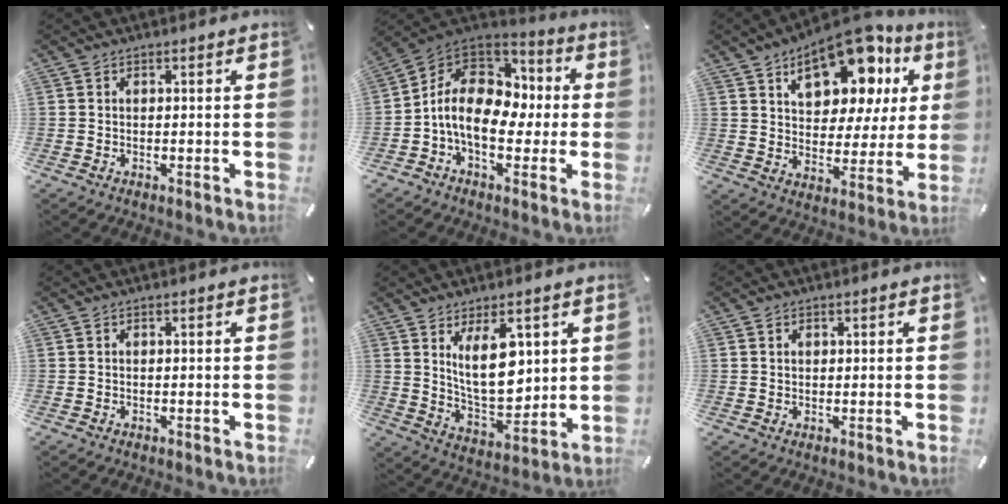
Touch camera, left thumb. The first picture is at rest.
{"total": 13.8, "force": [-1.5, 10.1, 9.3], "torque": [-0.184, 0.010, -0.026]}
{"total": 19.3, "force": [11.0, 10.9, 11.5], "torque": [-0.164, -0.062, 0.186]}
{"total": 0.0}
{"total": 13.0, "force": [5.1, 7.0, 9.7], "torque": [-0.165, -0.027, 0.086]}
{"total": 1.2, "force": [0.5, 1.1, 0.2], "torque": [0.004, -0.001, 0.007]}